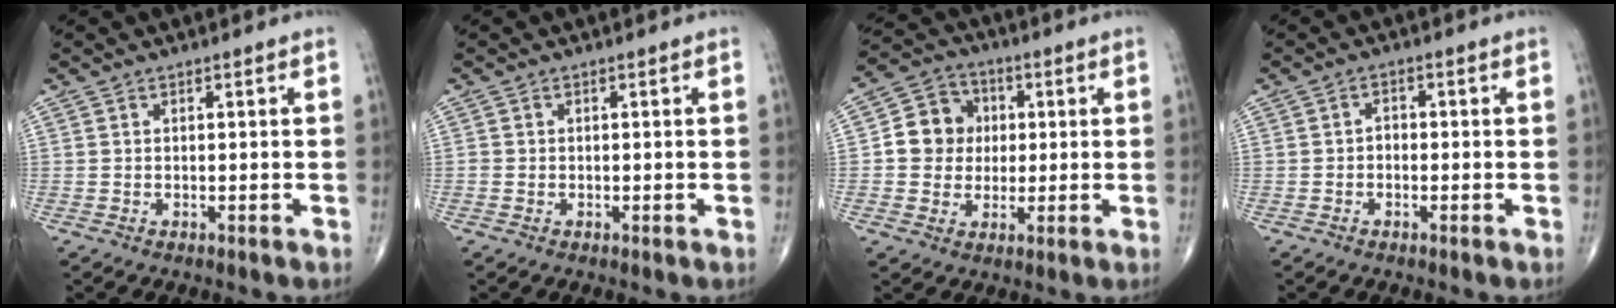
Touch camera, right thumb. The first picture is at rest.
{"total": 0.6, "force": [-0.1, 0.5, 0.2], "torque": [-0.004, 0.001, -0.005]}
{"total": 9.3, "force": [0.7, 8.5, 3.8], "torque": [-0.026, 0.012, 0.003]}
{"total": 1.7, "force": [-0.5, 1.3, 1.0], "torque": [-0.006, 0.008, -0.014]}